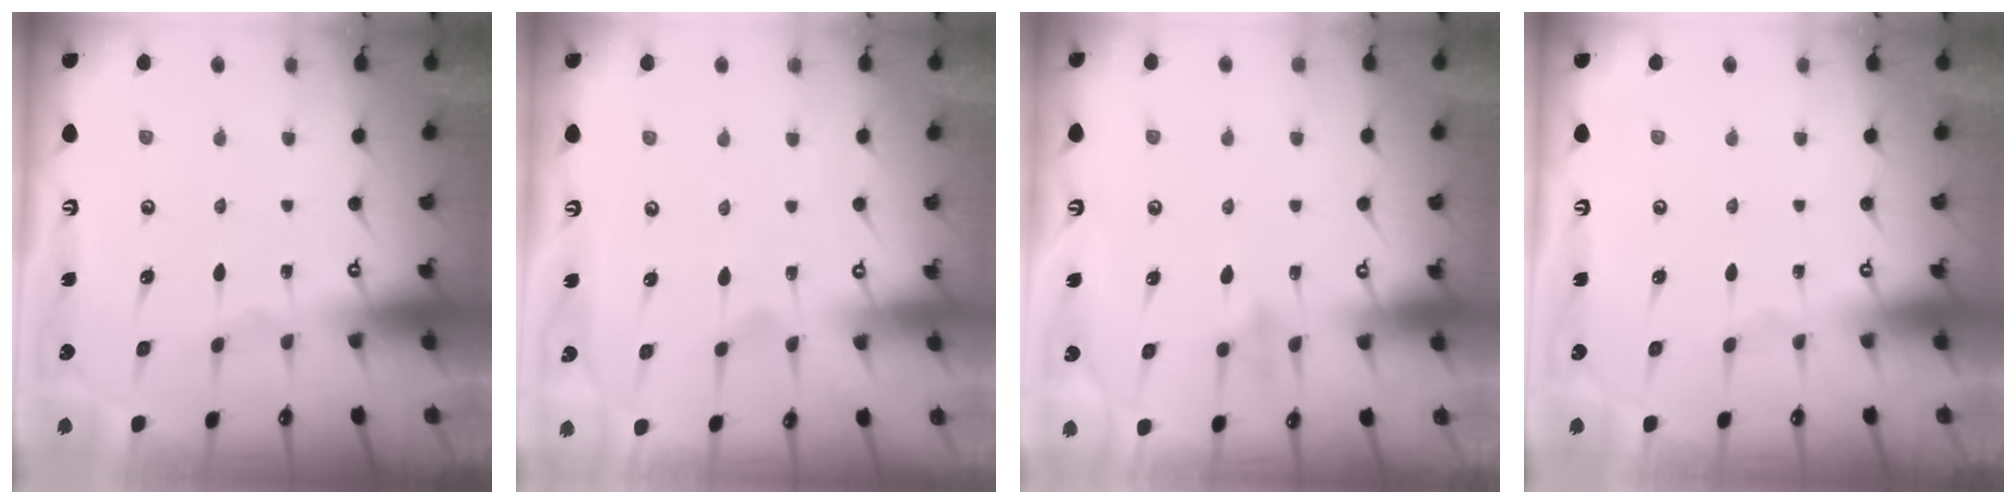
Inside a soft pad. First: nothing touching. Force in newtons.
{"total": 6.7, "press": 6.7, "slide": 0.4}
{"total": 9.1, "press": 9.0, "slide": 1.8}
{"total": 0.0}